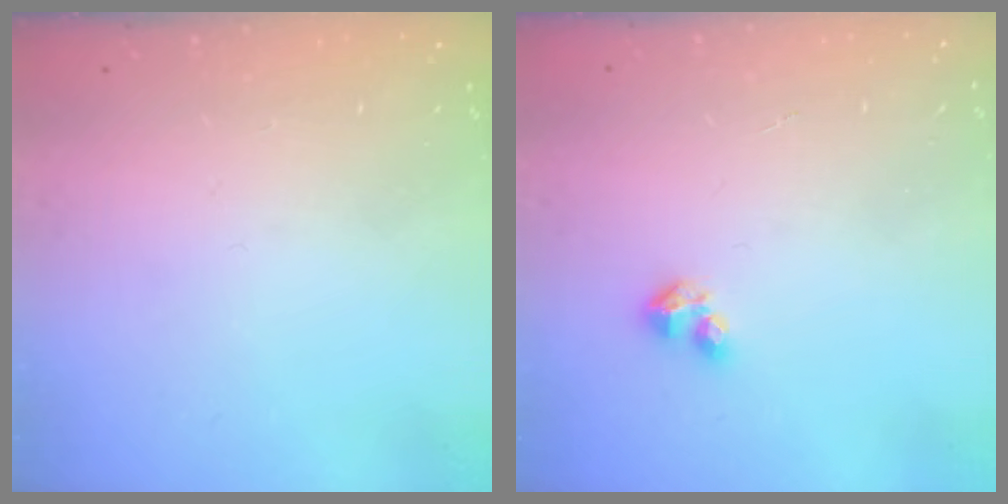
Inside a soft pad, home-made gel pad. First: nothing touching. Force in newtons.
{"total": 3.2, "press": 3.1, "slide": 0.5}